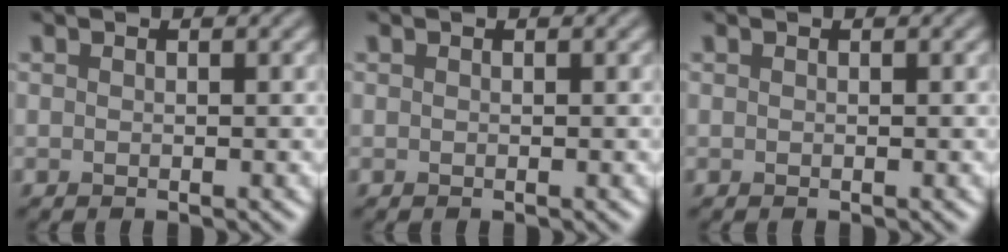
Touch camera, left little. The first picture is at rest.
{"total": 0.0}
{"total": 0.0}